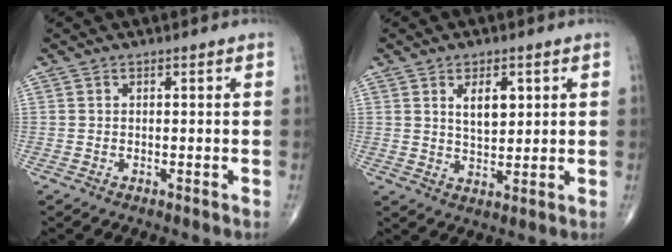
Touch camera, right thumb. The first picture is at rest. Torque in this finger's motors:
{"motor_torque": [0.09, 1.69, 0.47, 0.46, 0.02]}